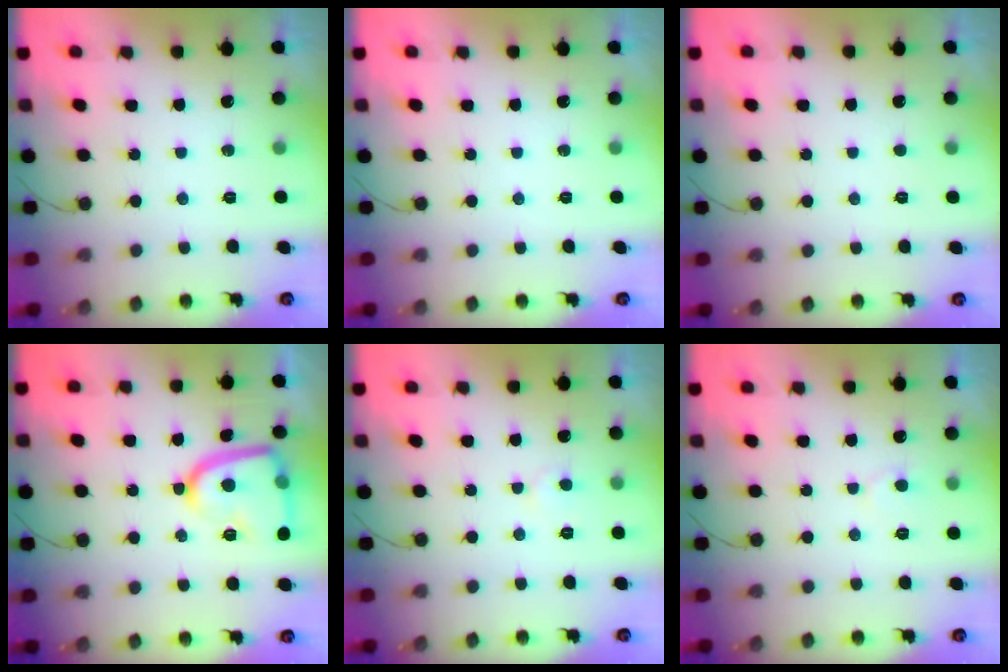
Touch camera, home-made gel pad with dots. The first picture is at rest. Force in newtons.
{"total": 0.0}
{"total": 1.6, "press": 1.6, "slide": 0.1}
{"total": 15.0, "press": 15.0, "slide": 0.8}
{"total": 4.5, "press": 4.4, "slide": 0.4}
{"total": 5.6, "press": 5.6, "slide": 0.3}